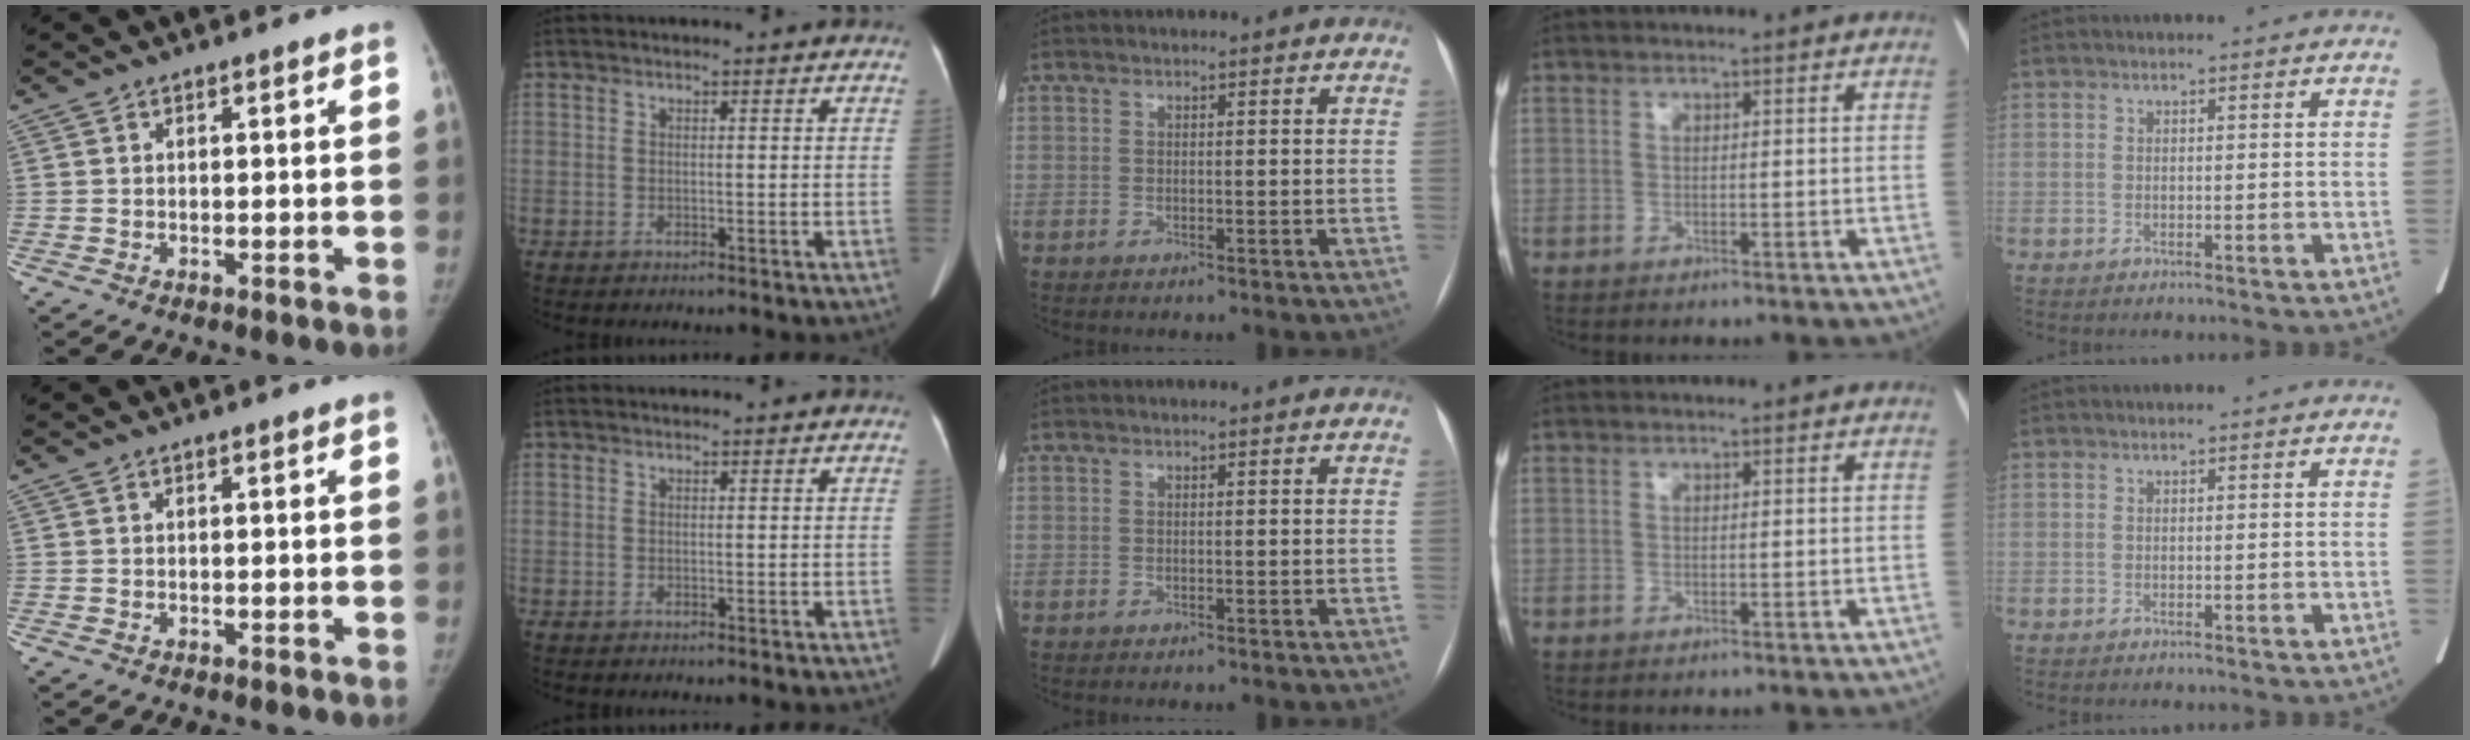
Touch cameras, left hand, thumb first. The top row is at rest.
{}